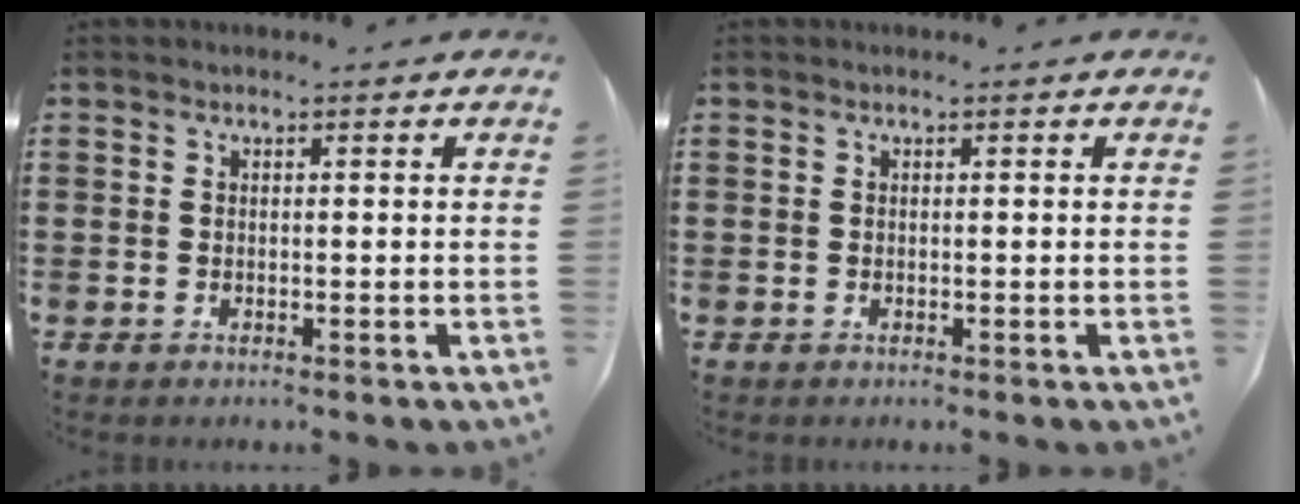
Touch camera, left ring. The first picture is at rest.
{"total": 0.0}